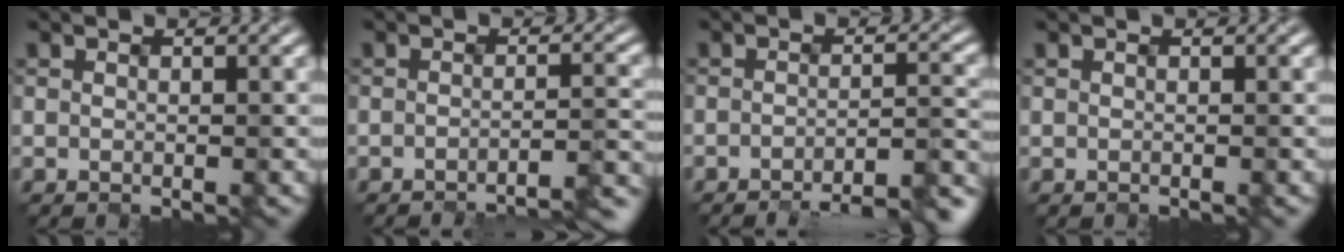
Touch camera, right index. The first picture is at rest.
{"total": 4.4, "force": [-3.5, 0.5, 2.6], "torque": [-0.023, 0.004, -0.050]}
{"total": 6.6, "force": [-5.1, 1.0, 4.1], "torque": [-0.047, 0.004, -0.063]}
{"total": 0.0}